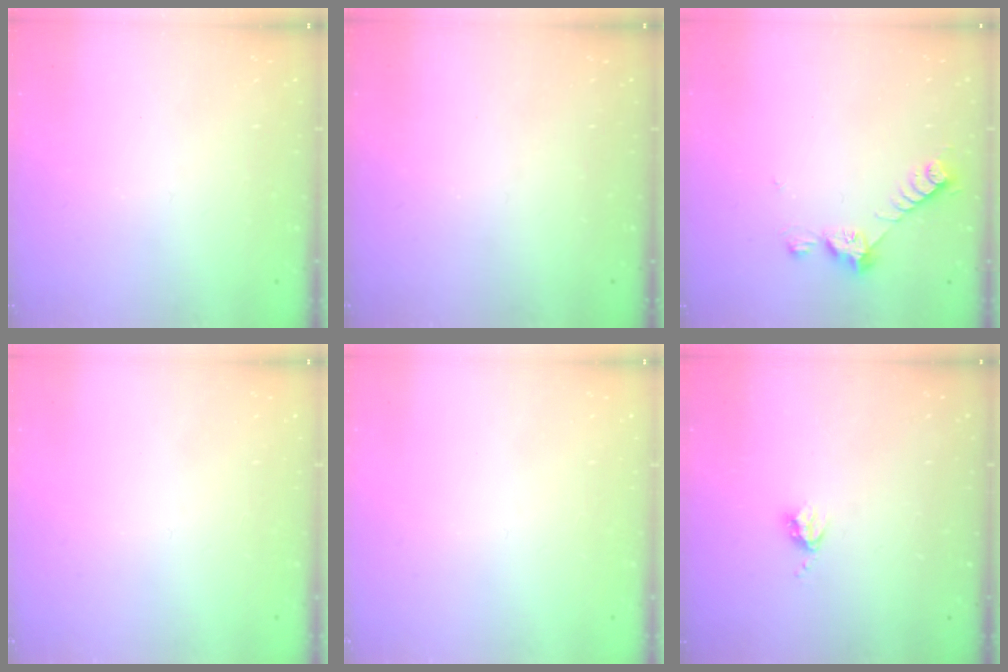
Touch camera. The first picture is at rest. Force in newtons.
{"total": 0.0}
{"total": 6.5, "press": 6.5, "slide": 0.7}
{"total": 0.0}
{"total": 0.0}
{"total": 3.5, "press": 3.4, "slide": 0.5}